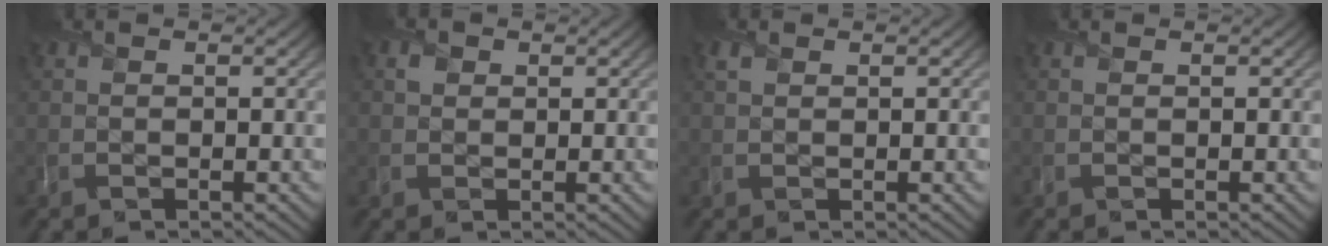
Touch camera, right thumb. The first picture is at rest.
{"total": 1.2, "force": [0.5, 1.1, 0.1], "torque": [-0.002, 0.001, 0.008]}
{"total": 0.9, "force": [0.6, 0.5, 0.3], "torque": [-0.011, 0.002, 0.012]}
{"total": 0.0}